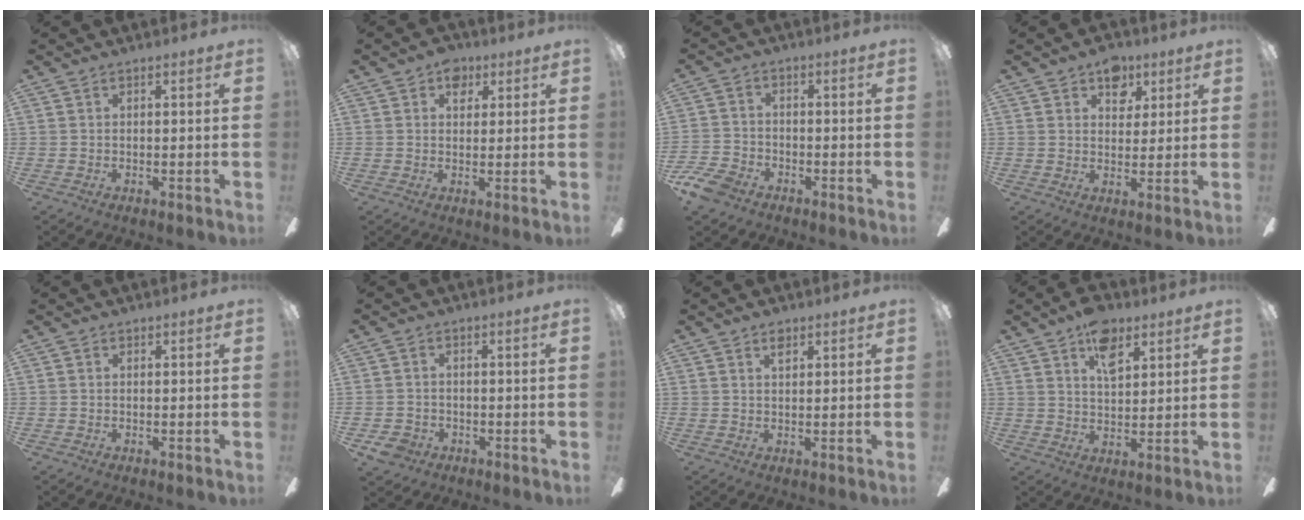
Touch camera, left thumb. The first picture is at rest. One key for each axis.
{"total": 4.9, "fx": 2.6, "fy": 3.5, "fz": 2.3, "tx": -0.019, "ty": 0.001, "tz": 0.043}
{"total": 7.2, "fx": -5.0, "fy": 4.2, "fz": 3.0, "tx": -0.068, "ty": 0.026, "tz": -0.096}
{"total": 7.1, "fx": 4.2, "fy": 4.9, "fz": 3.0, "tx": -0.023, "ty": -0.013, "tz": 0.072}
{"total": 0.0}
{"total": 5.0, "fx": -3.2, "fy": 3.5, "fz": 1.7, "tx": -0.048, "ty": 0.014, "tz": -0.063}
{"total": 2.1, "fx": 1.4, "fy": 1.0, "fz": 1.2, "tx": -0.010, "ty": -0.005, "tz": 0.022}
{"total": 9.2, "fx": 5.5, "fy": 5.0, "fz": 5.5, "tx": -0.079, "ty": -0.016, "tz": 0.096}